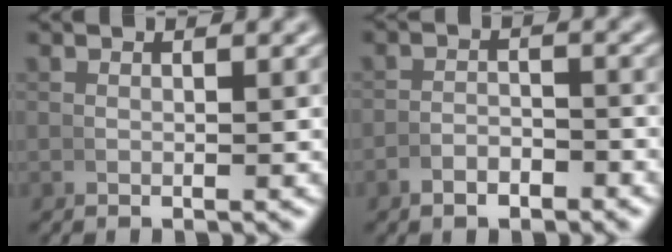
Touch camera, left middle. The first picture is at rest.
{"total": 2.6, "force": [-2.3, 1.1, 0.7], "torque": [-0.004, 0.000, -0.043]}